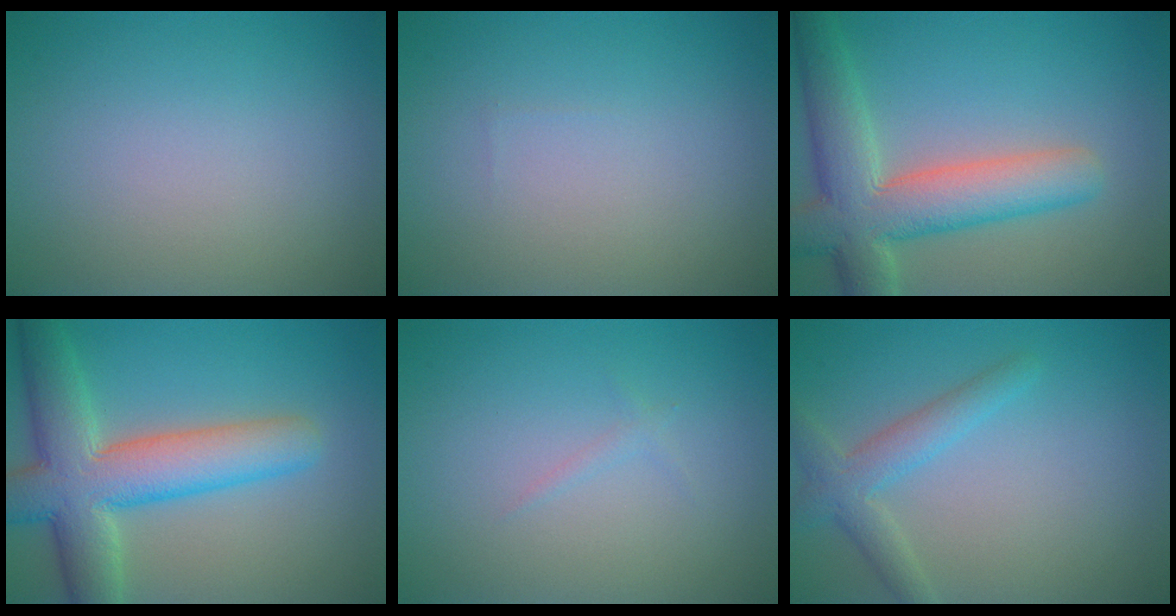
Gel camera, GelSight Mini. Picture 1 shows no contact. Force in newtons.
{"total": 0.0}
{"total": 8.1, "press": 8.1, "slide": 0.6}
{"total": 9.1, "press": 9.1, "slide": 0.3}
{"total": 0.6, "press": 0.6, "slide": 0.1}
{"total": 3.1, "press": 3.1, "slide": 0.2}